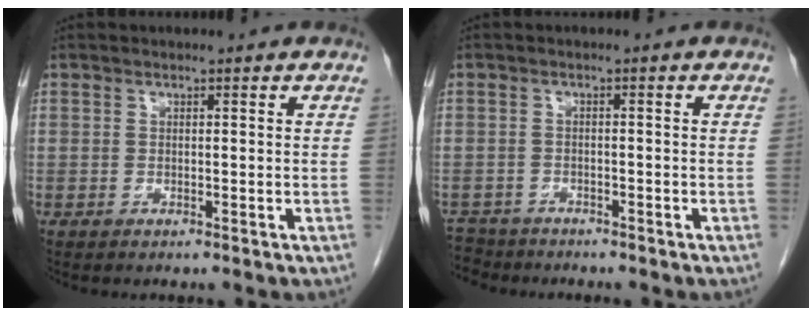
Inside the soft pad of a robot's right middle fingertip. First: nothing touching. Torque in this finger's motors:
{"motor_torque": [0.44, -0.38, 0.35, 0.04]}